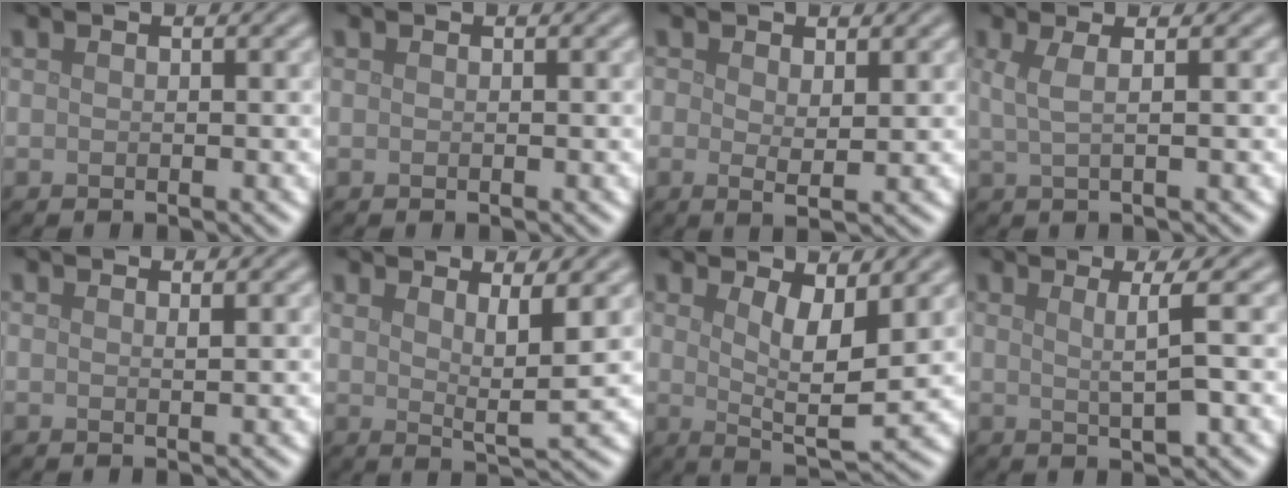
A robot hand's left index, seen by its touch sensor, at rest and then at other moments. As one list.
[{"total": 0.0}, {"total": 1.7, "force": [0.5, 0.6, 1.5], "torque": [-0.028, -0.004, 0.010]}, {"total": 2.3, "force": [0.6, 0.8, 2.1], "torque": [-0.033, 0.001, 0.008]}, {"total": 0.7, "force": [0.5, 0.2, 0.4], "torque": [0.001, 0.000, 0.007]}, {"total": 3.5, "force": [1.9, 0.6, 2.9], "torque": [-0.044, -0.010, 0.031]}, {"total": 4.9, "force": [1.9, 1.5, 4.3], "torque": [-0.074, -0.016, 0.037]}, {"total": 2.9, "force": [0.7, 0.5, 2.8], "torque": [-0.047, -0.002, 0.011]}]